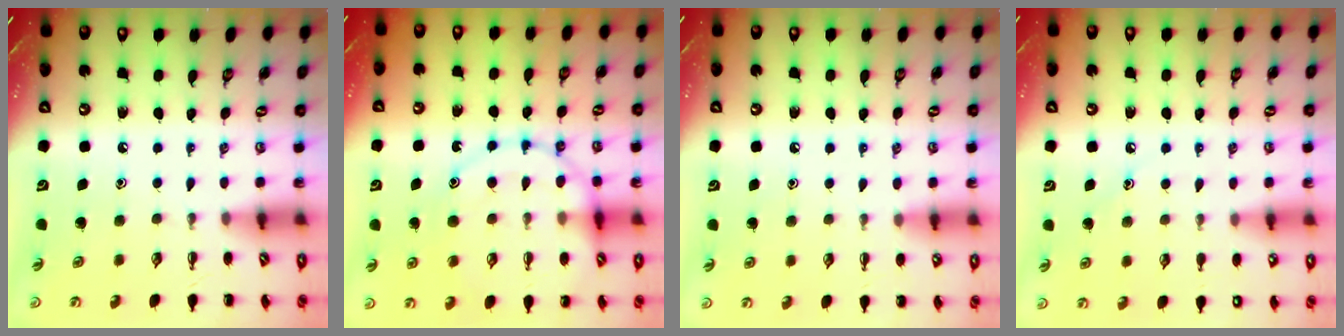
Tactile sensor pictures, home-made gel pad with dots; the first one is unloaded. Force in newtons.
{"total": 15.3, "press": 15.2, "slide": 1.4}
{"total": 7.7, "press": 7.2, "slide": 2.8}
{"total": 7.9, "press": 7.8, "slide": 1.7}